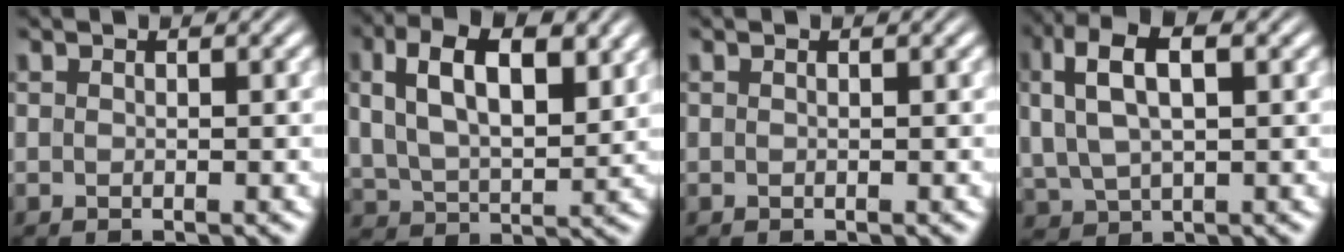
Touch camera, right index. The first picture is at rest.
{"total": 7.6, "force": [2.8, 4.8, 5.2], "torque": [-0.088, 0.011, 0.043]}
{"total": 0.0}
{"total": 7.0, "force": [2.5, 4.1, 5.1], "torque": [-0.105, 0.010, 0.048]}